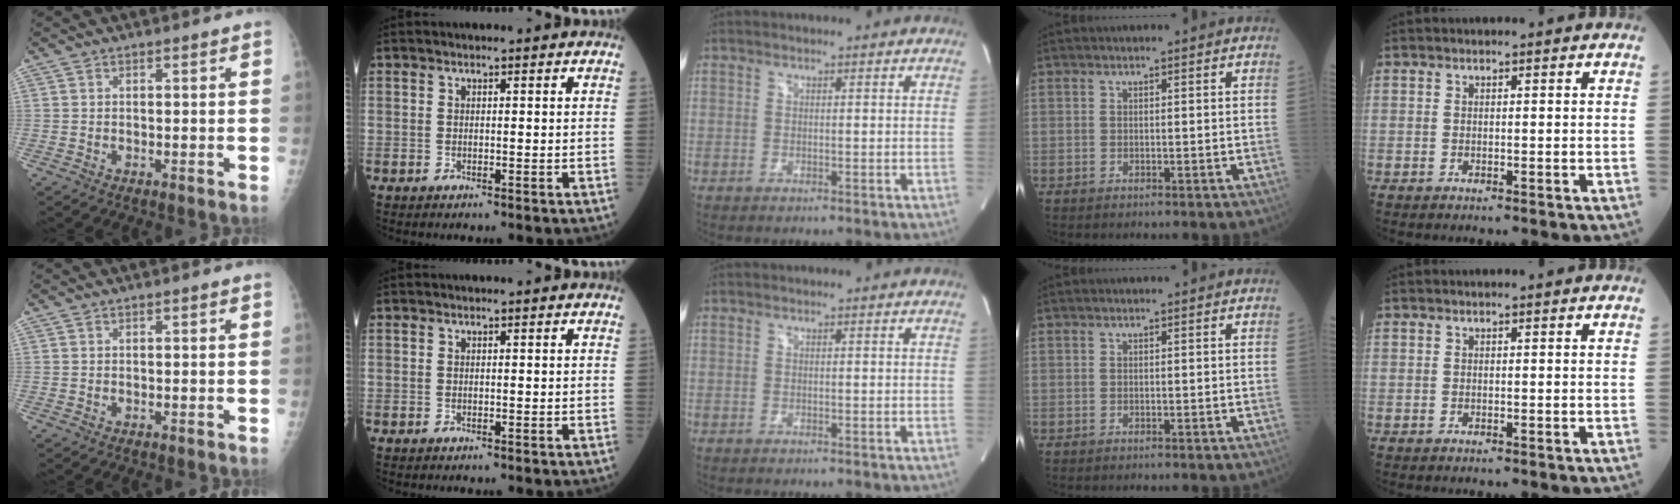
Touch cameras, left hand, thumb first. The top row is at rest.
{}